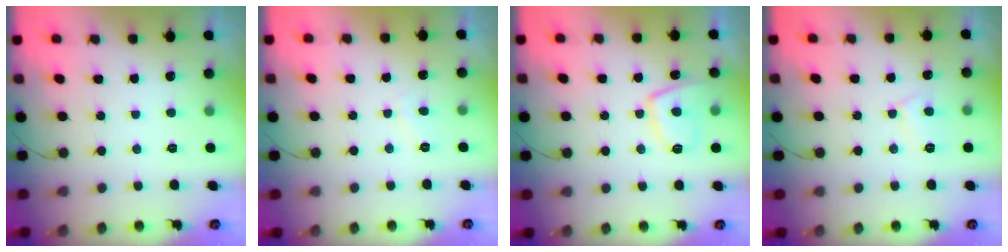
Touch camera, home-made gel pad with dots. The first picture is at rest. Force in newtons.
{"total": 1.4, "press": 1.3, "slide": 0.5}
{"total": 9.8, "press": 9.7, "slide": 1.4}
{"total": 5.0, "press": 5.0, "slide": 0.4}